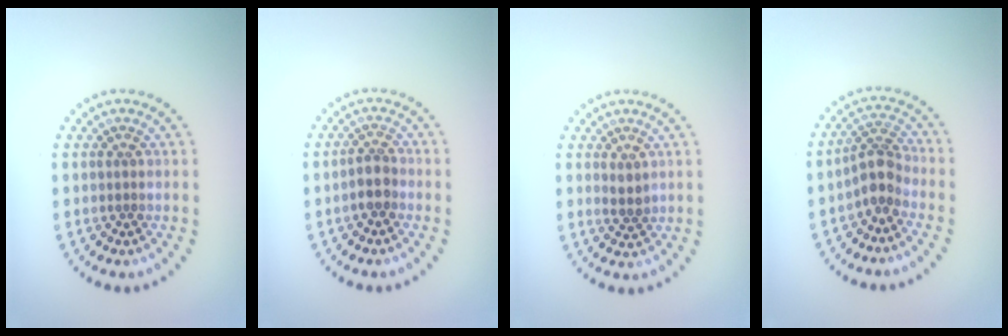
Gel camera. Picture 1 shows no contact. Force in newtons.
{"total": 2.0, "press": 1.7, "slide": 0.9}
{"total": 1.2, "press": 1.1, "slide": 0.6}
{"total": 2.8, "press": 2.2, "slide": 1.7}